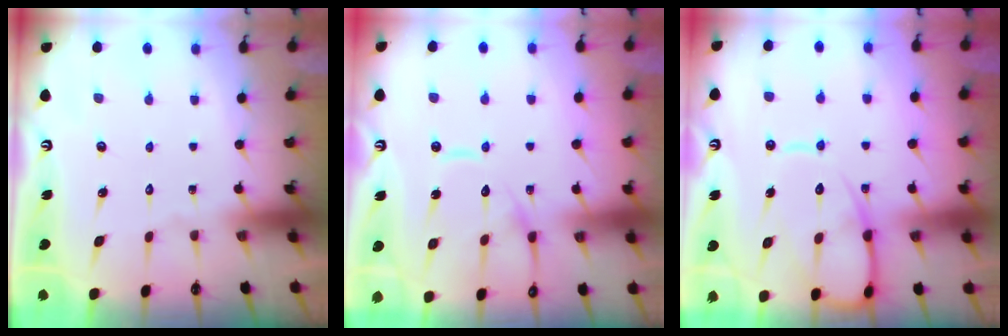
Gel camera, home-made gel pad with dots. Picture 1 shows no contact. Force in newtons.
{"total": 12.7, "press": 12.7, "slide": 1.1}
{"total": 12.5, "press": 12.4, "slide": 1.5}